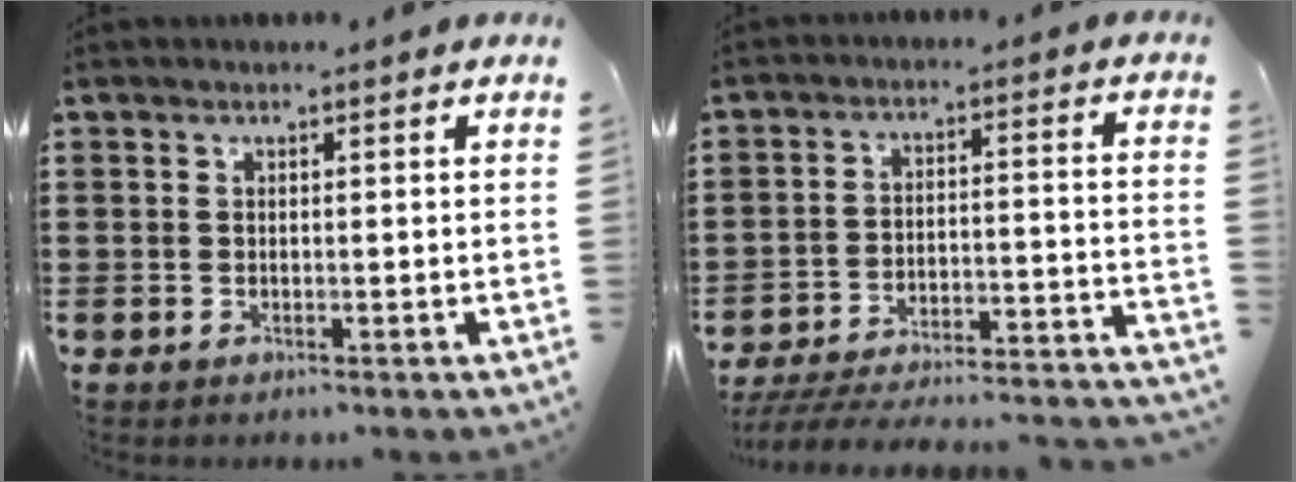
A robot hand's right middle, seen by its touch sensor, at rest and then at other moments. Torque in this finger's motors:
{"motor_torque": [1.11, -1.03, 0.39, 0.07]}